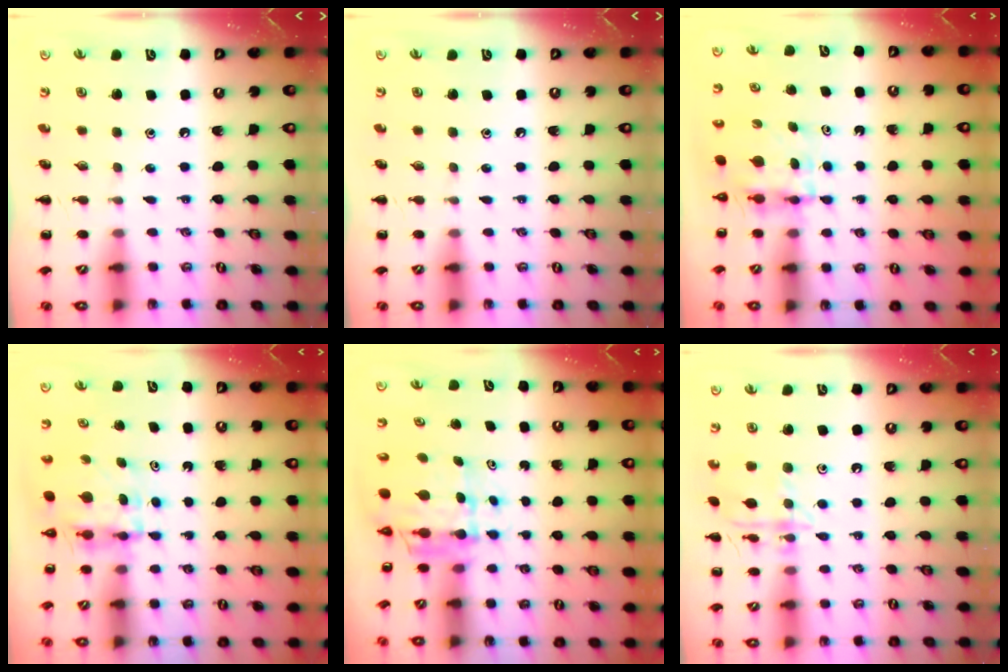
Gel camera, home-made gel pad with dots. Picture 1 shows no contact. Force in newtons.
{"total": 0.0}
{"total": 3.9, "press": 3.9, "slide": 0.3}
{"total": 3.9, "press": 3.9, "slide": 0.3}
{"total": 5.7, "press": 5.5, "slide": 1.4}
{"total": 11.9, "press": 11.9, "slide": 0.8}